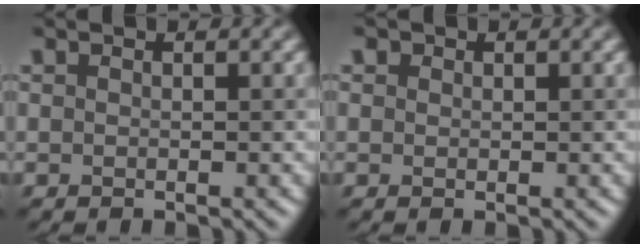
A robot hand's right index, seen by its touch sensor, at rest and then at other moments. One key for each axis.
{"total": 0.8, "fx": 0.5, "fy": 0.6, "fz": 0.2, "tx": -0.002, "ty": 0.000, "tz": 0.002}